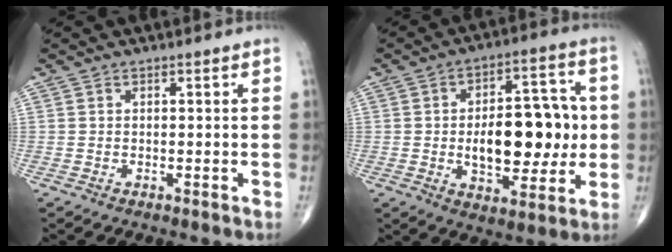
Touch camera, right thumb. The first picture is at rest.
{"total": 17.7, "force": [-0.5, 9.2, 15.1], "torque": [-0.186, 0.016, -0.002]}